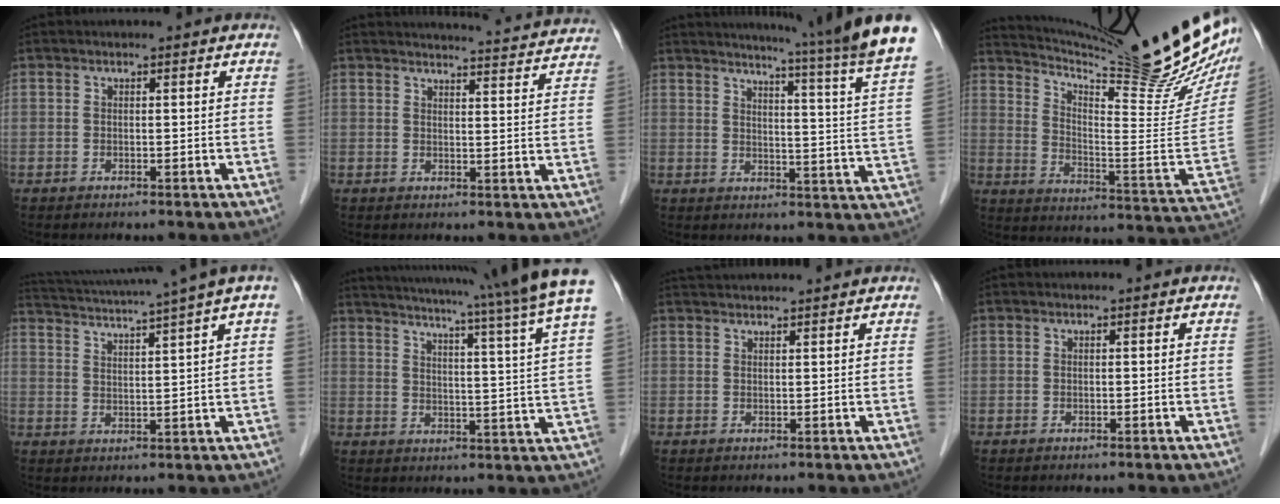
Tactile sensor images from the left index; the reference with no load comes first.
{"total": 13.2, "force": [13.0, 0.0, 2.3], "torque": [-0.020, -0.033, 0.134]}
{"total": 18.0, "force": [15.6, -2.9, 8.5], "torque": [-0.124, -0.083, 0.178]}
{"total": 27.7, "force": [24.4, 1.0, 13.1], "torque": [-0.205, -0.103, 0.325]}
{"total": 12.8, "force": [10.6, -2.1, 6.9], "torque": [-0.125, -0.004, 0.149]}
{"total": 23.6, "force": [20.5, -2.1, 11.5], "torque": [-0.184, -0.057, 0.249]}
{"total": 5.3, "force": [5.2, -0.2, 1.3], "torque": [-0.019, 0.037, 0.074]}
{"total": 0.0}